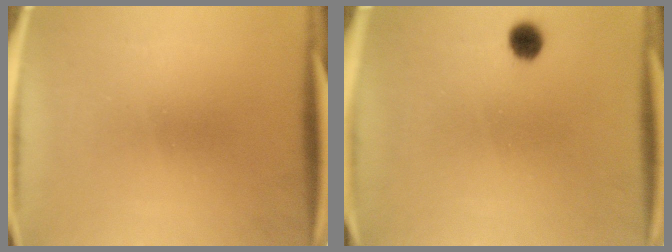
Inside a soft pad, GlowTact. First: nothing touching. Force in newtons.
{"total": 3.1}